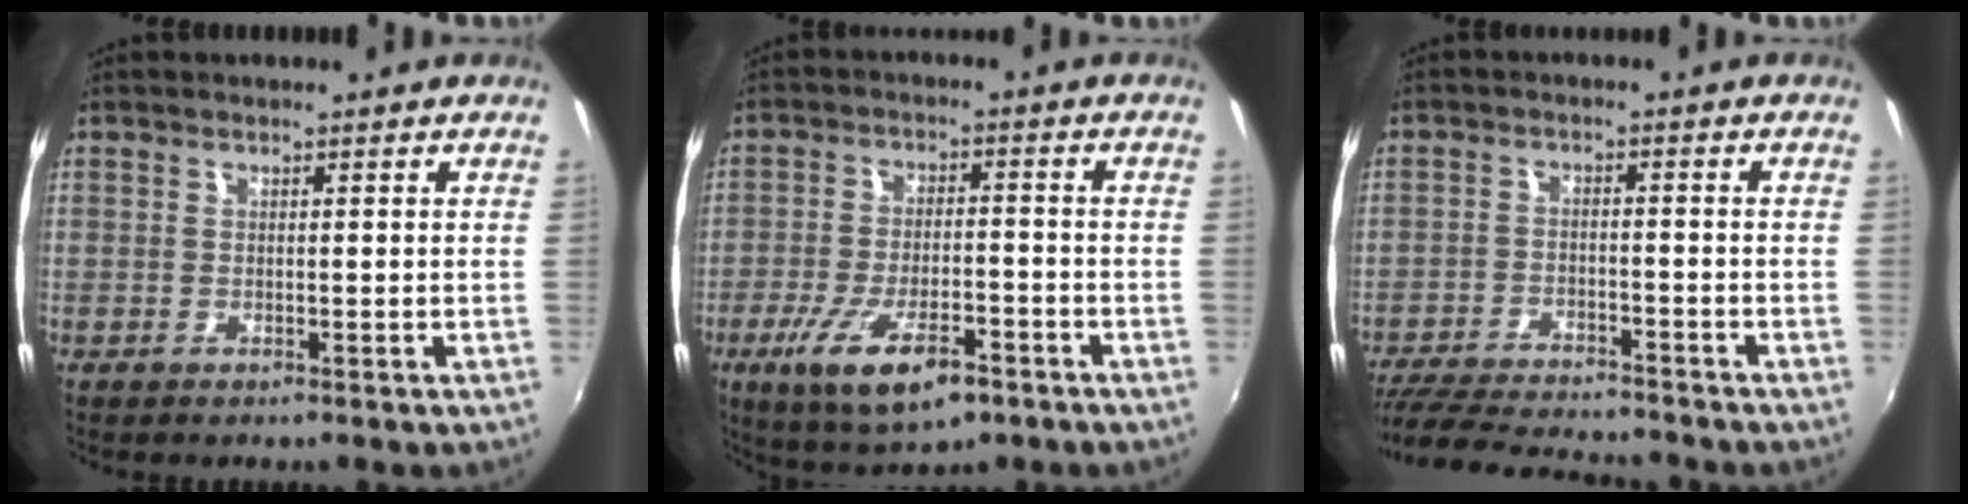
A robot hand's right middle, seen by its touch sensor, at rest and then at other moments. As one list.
[{"total": 12.4, "force": [-6.9, 4.2, 9.4], "torque": [-0.195, -0.033, -0.115]}, {"total": 15.3, "force": [-13.8, 2.5, 6.3], "torque": [-0.142, -0.025, -0.222]}]